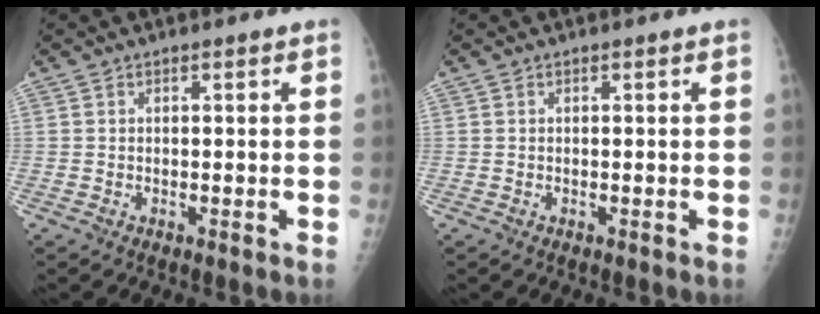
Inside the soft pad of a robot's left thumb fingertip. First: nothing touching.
{"total": 0.0}